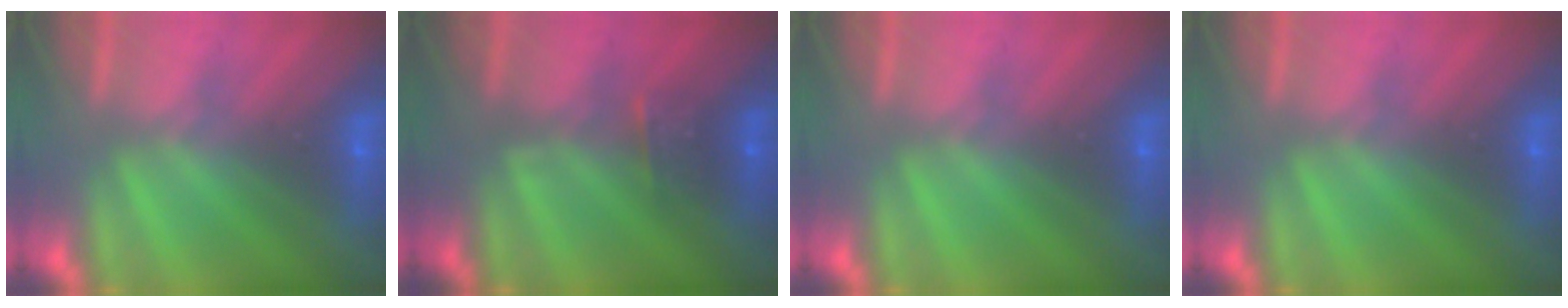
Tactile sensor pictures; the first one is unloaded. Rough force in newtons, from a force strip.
{"total": 2.4}
{"total": 0.0}
{"total": 0.0}